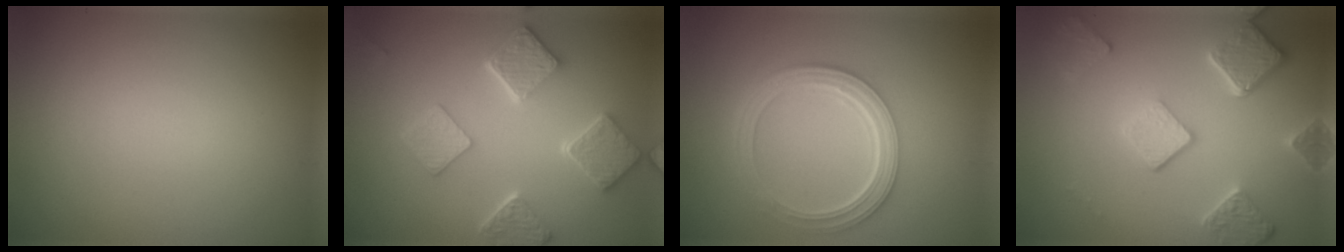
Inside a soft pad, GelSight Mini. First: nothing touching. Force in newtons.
{"total": 5.5, "press": 4.4, "slide": 3.2}
{"total": 5.2, "press": 3.8, "slide": 3.4}
{"total": 5.2, "press": 4.0, "slide": 3.4}